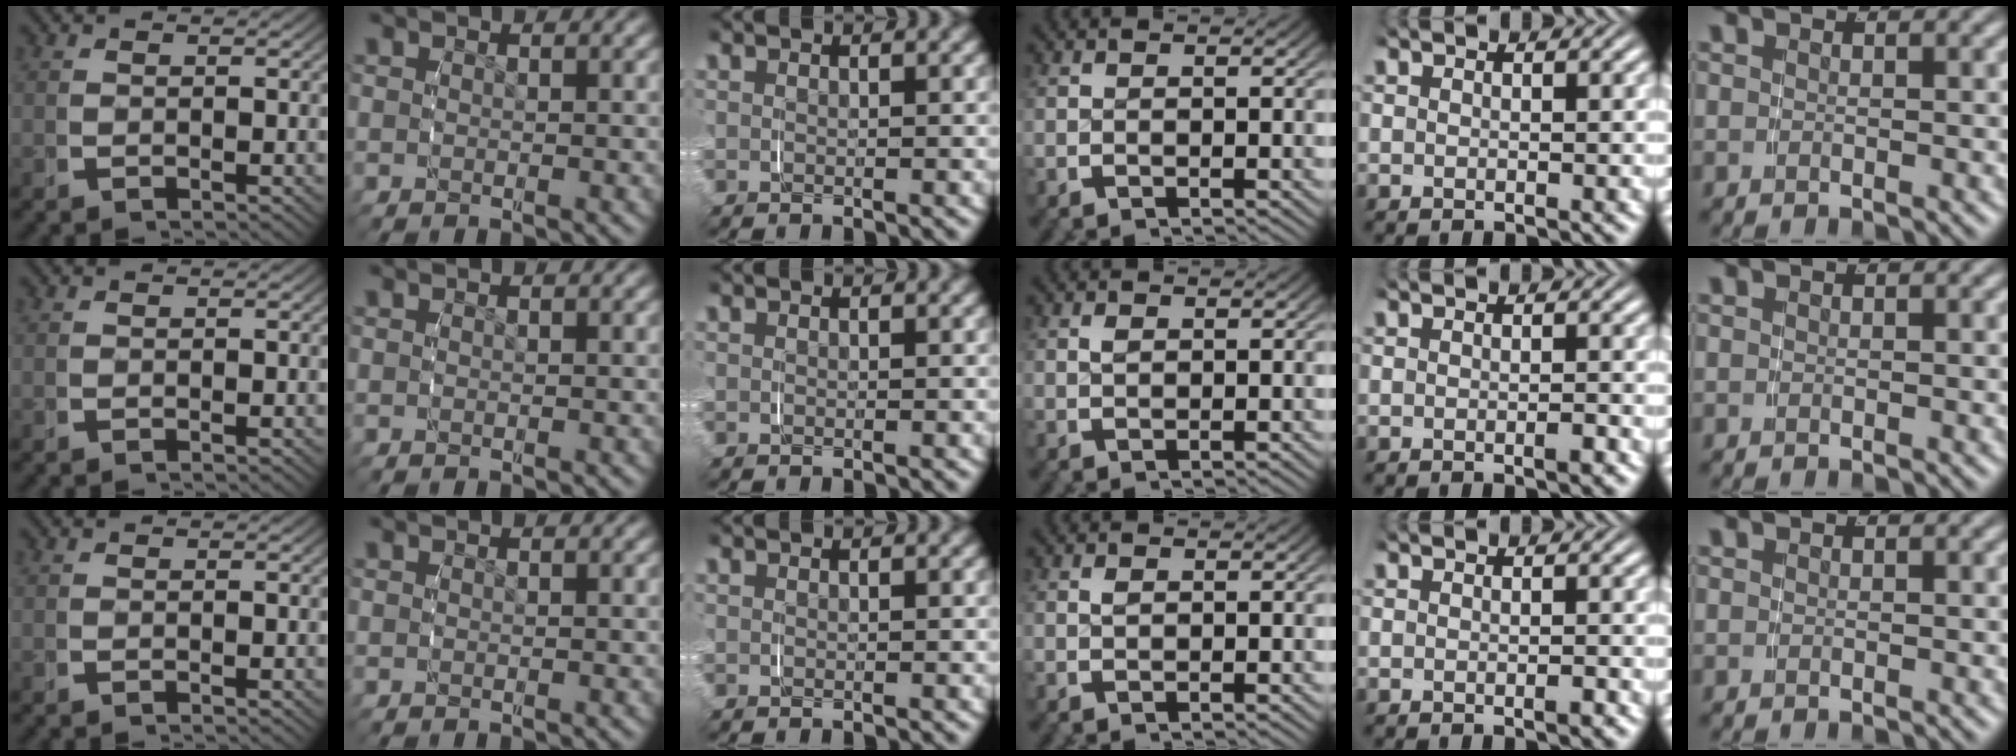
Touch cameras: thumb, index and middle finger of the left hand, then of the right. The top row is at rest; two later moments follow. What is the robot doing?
{"motion": "grasp_and_lifting", "object": "lipstick"}